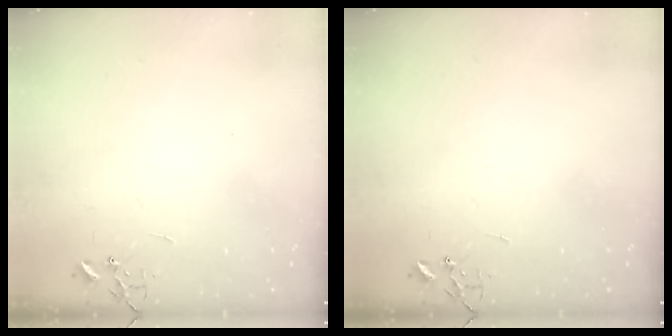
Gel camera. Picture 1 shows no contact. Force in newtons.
{"total": 0.0}